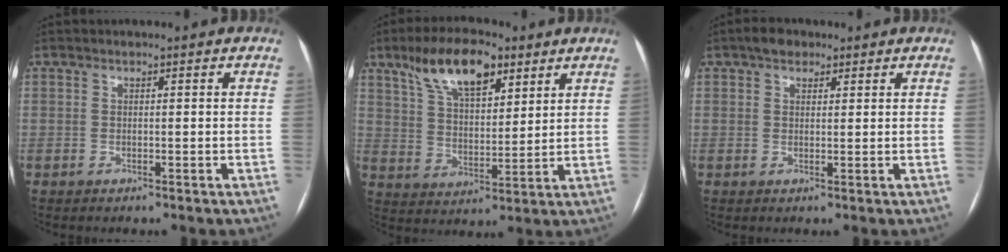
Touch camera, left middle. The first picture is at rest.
{"total": 12.0, "force": [7.4, 4.7, 8.2], "torque": [-0.149, 0.018, 0.137]}
{"total": 3.1, "force": [2.0, 1.9, 1.4], "torque": [-0.025, 0.013, 0.031]}